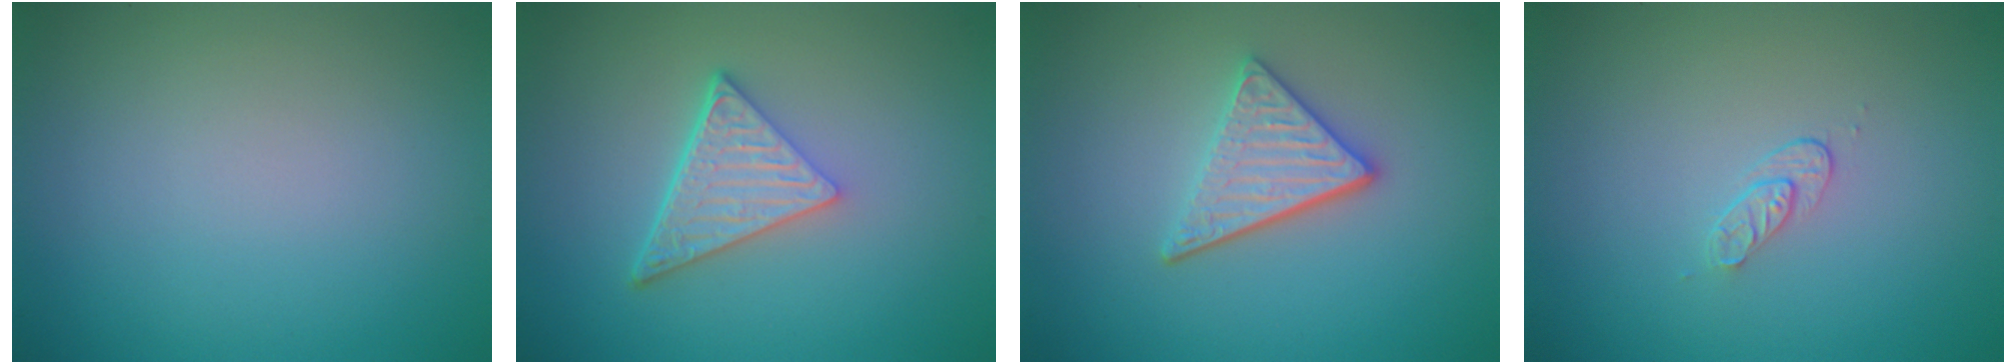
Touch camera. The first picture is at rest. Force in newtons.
{"total": 4.7, "press": 3.3, "slide": 3.3}
{"total": 3.6, "press": 3.0, "slide": 2.0}
{"total": 1.2, "press": 0.6, "slide": 1.0}